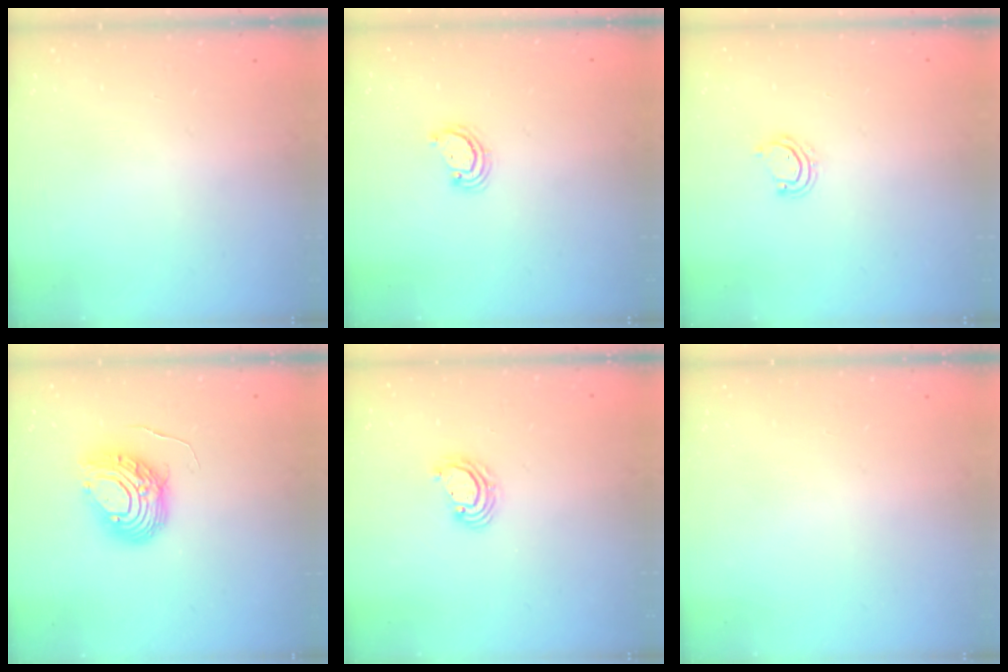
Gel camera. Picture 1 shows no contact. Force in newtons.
{"total": 2.9, "press": 2.8, "slide": 0.3}
{"total": 2.7, "press": 2.7, "slide": 0.2}
{"total": 9.8, "press": 9.7, "slide": 1.0}
{"total": 4.3, "press": 4.3, "slide": 0.2}
{"total": 0.0}